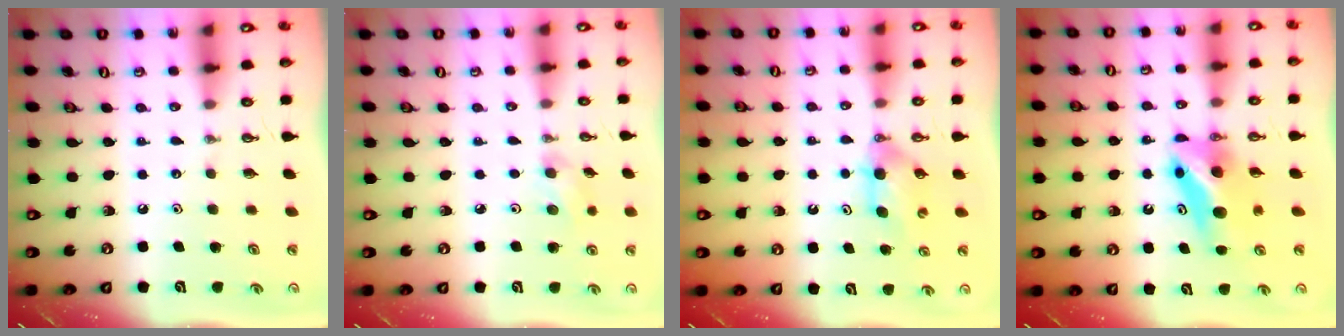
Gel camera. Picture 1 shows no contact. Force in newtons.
{"total": 6.1, "press": 5.8, "slide": 1.9}
{"total": 4.5, "press": 4.3, "slide": 1.4}
{"total": 6.7, "press": 6.6, "slide": 1.1}